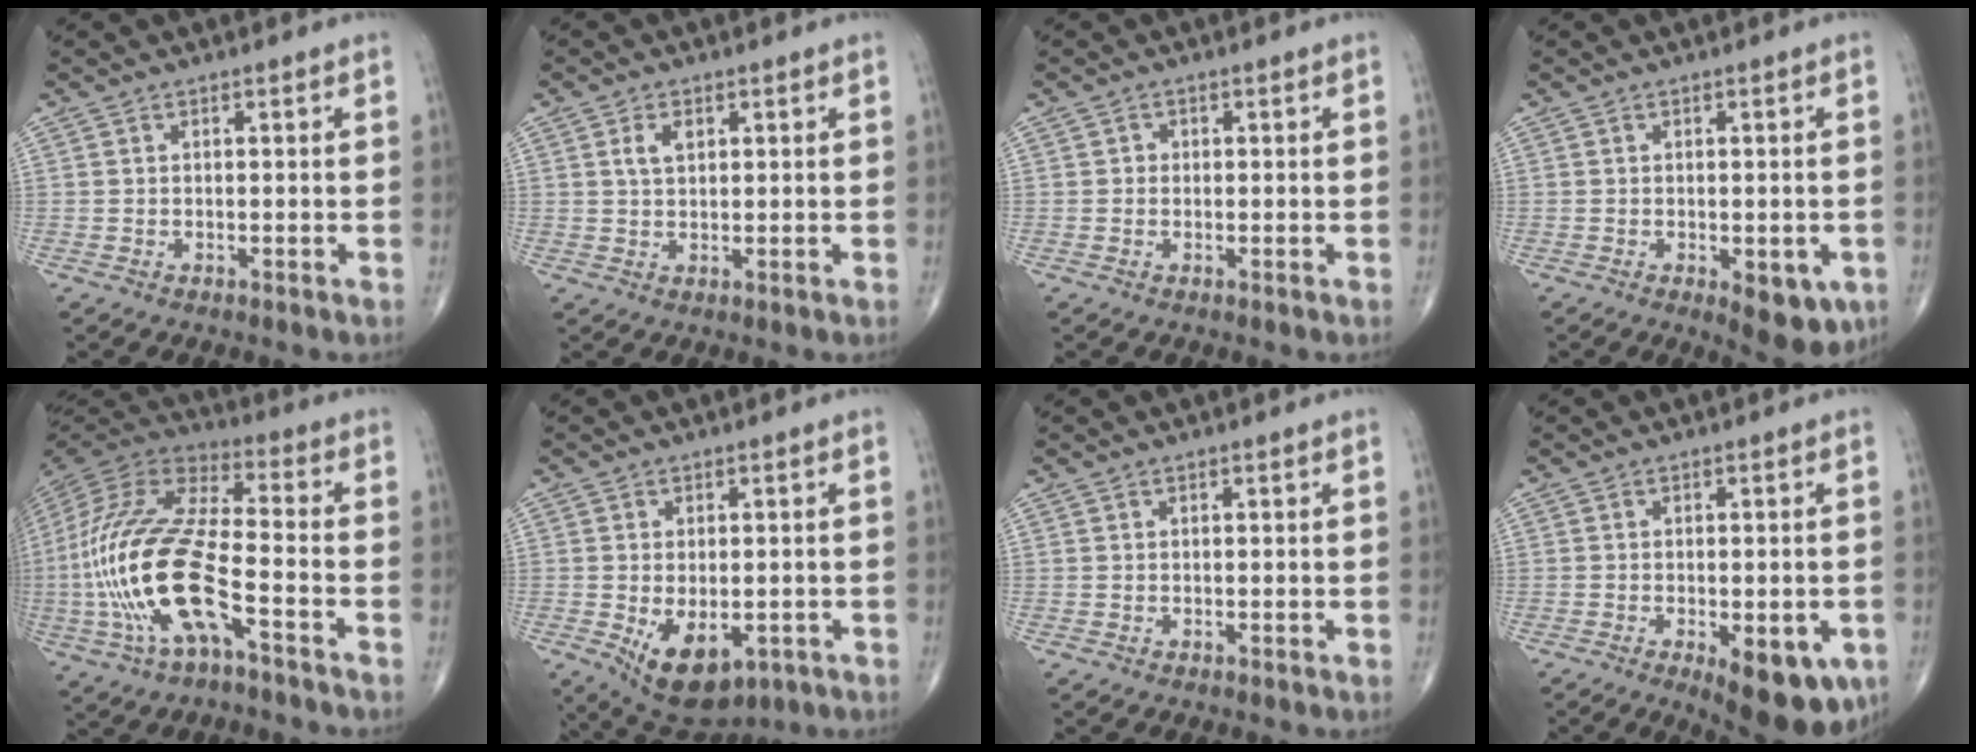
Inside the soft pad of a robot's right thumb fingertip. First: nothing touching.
{"total": 3.2, "force": [1.2, 1.9, 2.3], "torque": [-0.039, -0.001, 0.023]}
{"total": 0.9, "force": [0.0, 0.9, 0.2], "torque": [0.003, 0.003, -0.002]}
{"total": 7.5, "force": [-2.7, 3.4, 6.2], "torque": [-0.059, -0.004, -0.024]}
{"total": 23.7, "force": [-6.8, 8.4, 21.0], "torque": [-0.485, 0.023, -0.123]}
{"total": 10.0, "force": [-3.0, 5.8, 7.6], "torque": [-0.104, -0.009, -0.029]}
{"total": 0.0}
{"total": 11.8, "force": [-4.6, 4.9, 9.7], "torque": [-0.106, -0.006, -0.052]}